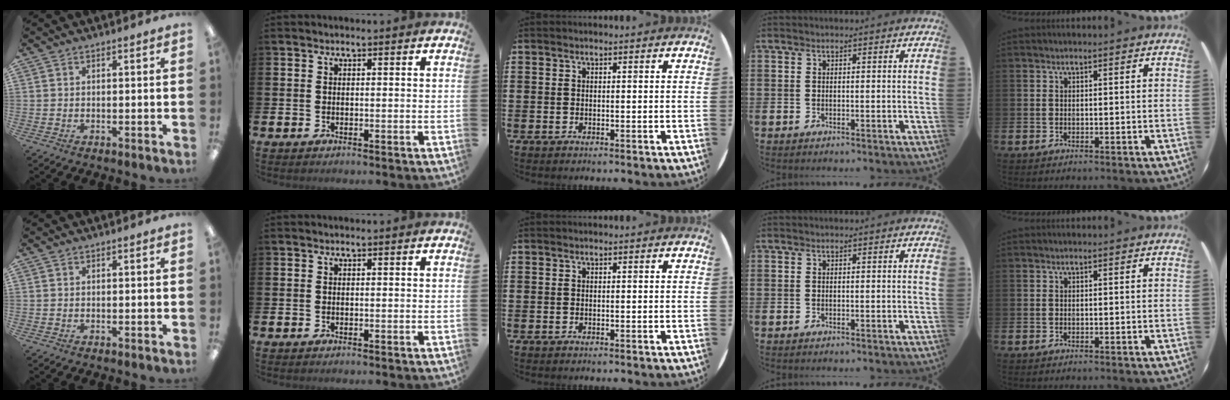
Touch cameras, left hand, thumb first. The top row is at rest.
{}